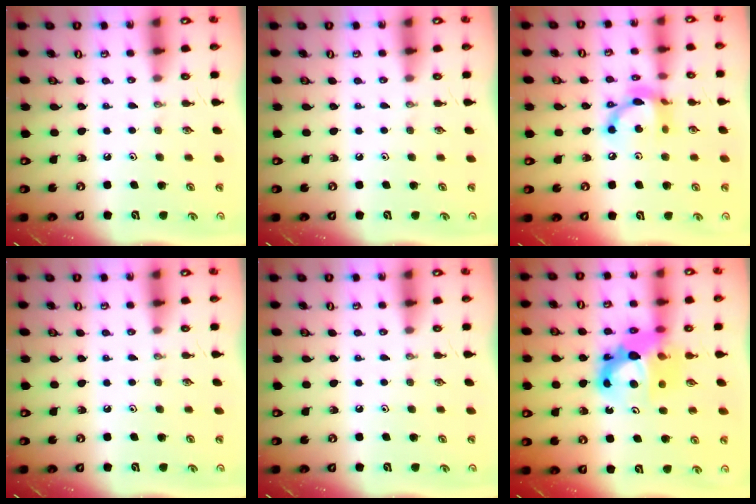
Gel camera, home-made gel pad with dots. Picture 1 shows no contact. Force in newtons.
{"total": 0.0}
{"total": 12.9, "press": 12.9, "slide": 0.7}
{"total": 0.0}
{"total": 0.0}
{"total": 13.6, "press": 13.5, "slide": 1.6}